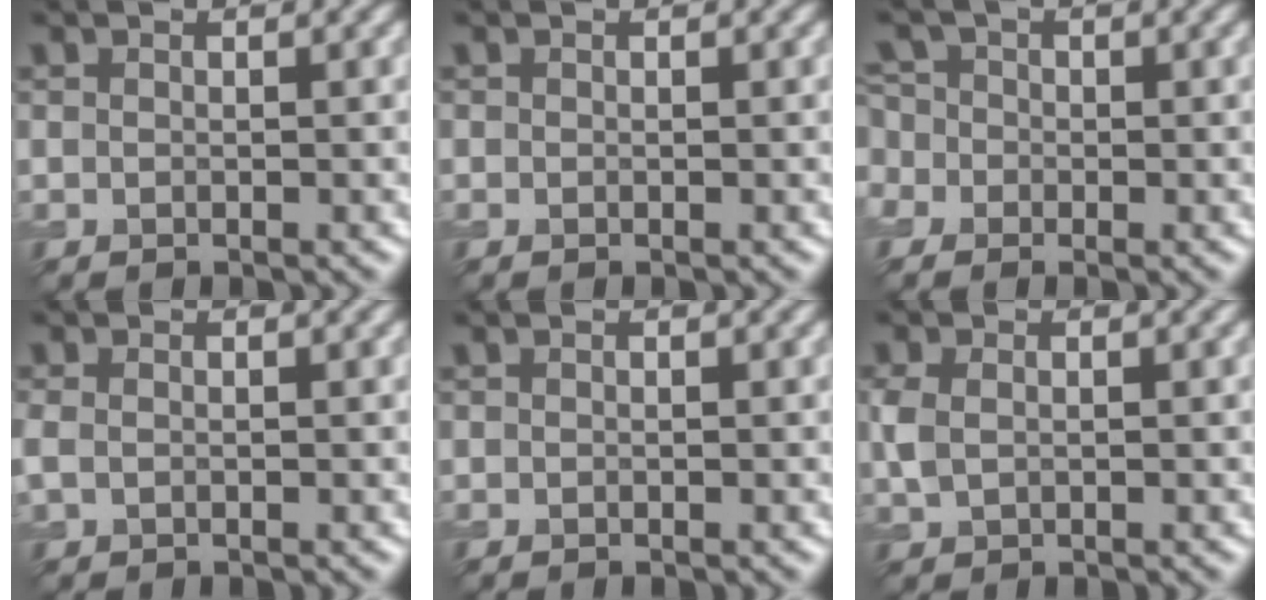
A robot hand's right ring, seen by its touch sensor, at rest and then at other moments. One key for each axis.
{"total": 0.0}
{"total": 3.6, "fx": 0.0, "fy": 3.2, "fz": 1.6, "tx": -0.037, "ty": 0.024, "tz": -0.030}
{"total": 1.2, "fx": 0.0, "fy": 0.8, "fz": 0.8, "tx": -0.022, "ty": -0.001, "tz": -0.002}
{"total": 0.0}
{"total": 2.1, "fx": 0.2, "fy": 1.6, "fz": 1.4, "tx": -0.037, "ty": 0.000, "tz": 0.005}